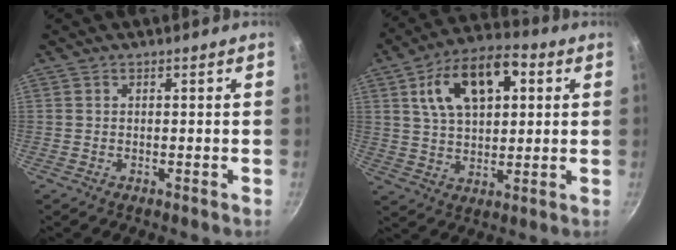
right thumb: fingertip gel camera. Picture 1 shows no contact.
{"total": 16.3, "force": [5.1, 9.3, 12.4], "torque": [-0.181, 0.009, 0.081]}